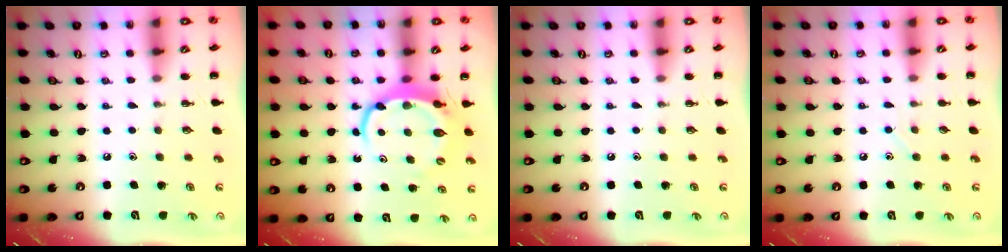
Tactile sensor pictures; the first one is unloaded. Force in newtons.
{"total": 7.0, "press": 6.8, "slide": 1.3}
{"total": 0.0}
{"total": 3.0, "press": 2.8, "slide": 1.0}